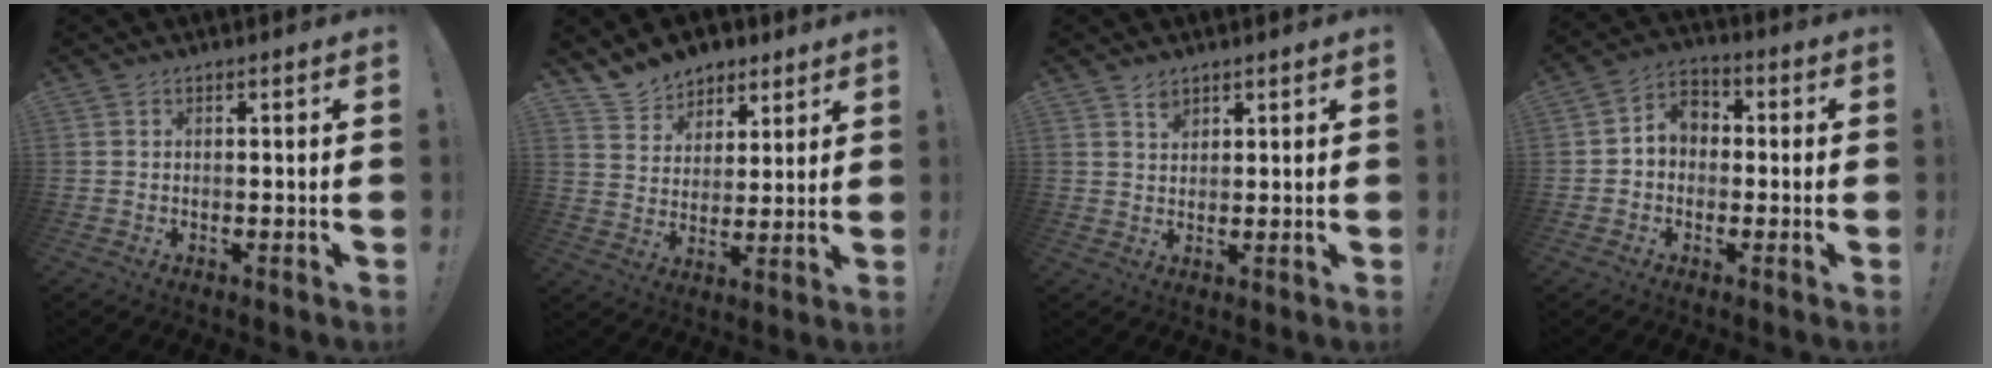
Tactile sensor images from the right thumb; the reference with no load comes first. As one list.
[{"total": 10.4, "force": [8.3, 6.1, 1.3], "torque": [-0.029, -0.066, 0.165]}, {"total": 2.8, "force": [2.2, 1.6, 0.8], "torque": [0.005, -0.021, 0.034]}, {"total": 6.4, "force": [-0.3, 5.6, 3.2], "torque": [-0.055, 0.023, -0.001]}]